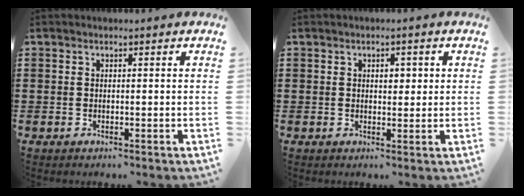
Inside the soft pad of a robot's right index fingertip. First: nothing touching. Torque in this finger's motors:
{"motor_torque": [0.59, 0.47, 0.06, 0.02]}